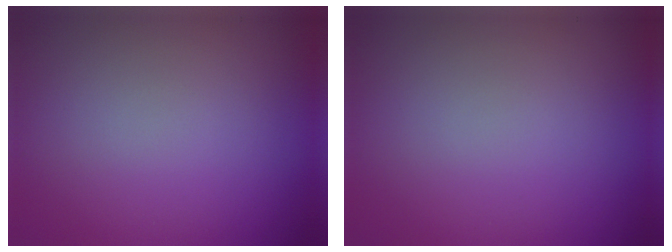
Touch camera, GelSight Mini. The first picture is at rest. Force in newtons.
{"total": 0.0}